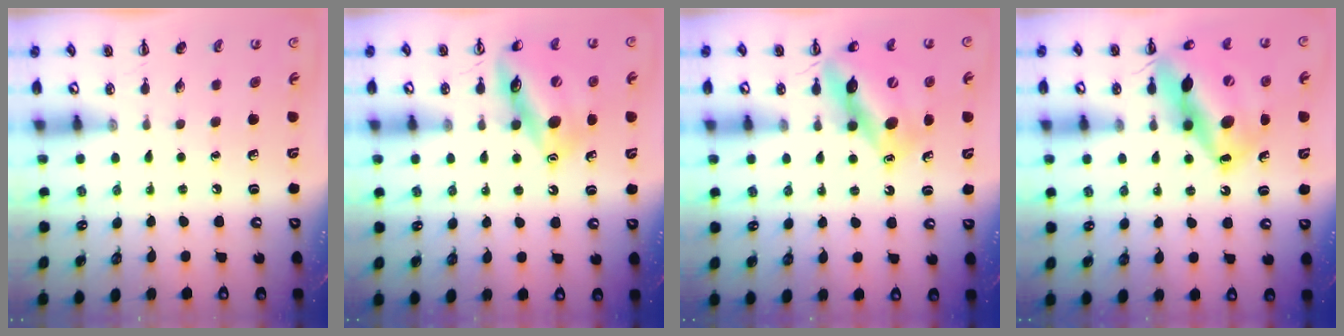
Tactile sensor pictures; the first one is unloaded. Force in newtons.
{"total": 14.2, "press": 14.1, "slide": 1.1}
{"total": 13.2, "press": 12.9, "slide": 3.2}
{"total": 19.6, "press": 19.5, "slide": 2.3}